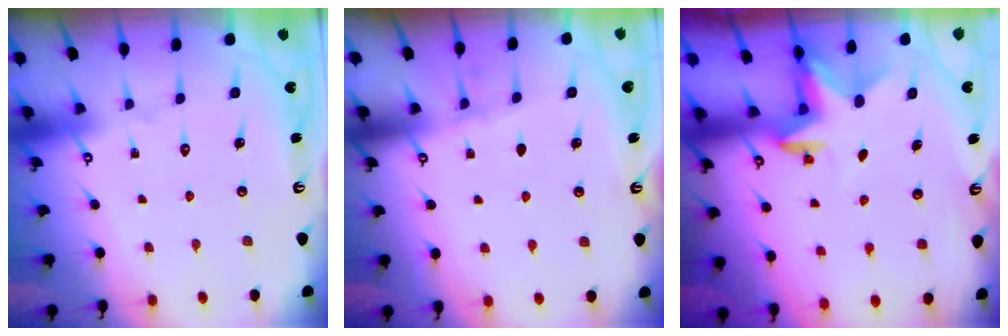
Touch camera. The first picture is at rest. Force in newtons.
{"total": 1.4, "press": 1.3, "slide": 0.3}
{"total": 2.3, "press": 2.3, "slide": 0.4}